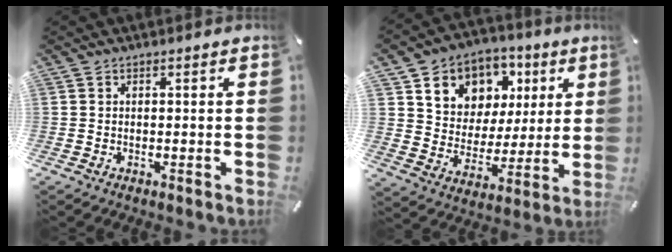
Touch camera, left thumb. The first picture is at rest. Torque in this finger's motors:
{"motor_torque": [0.64, 0.66, 1.40, -1.37, 0.10]}